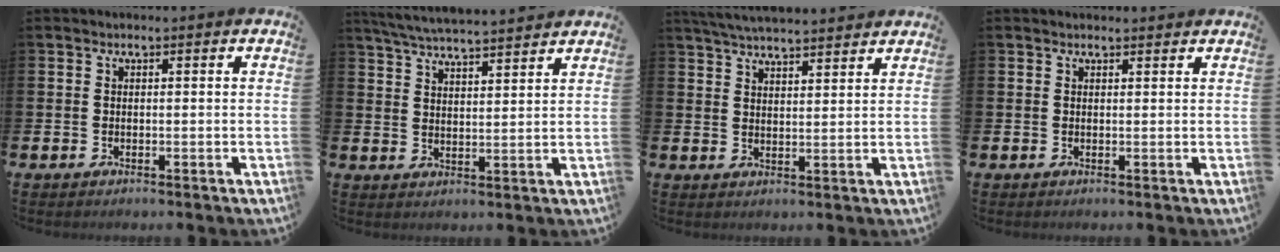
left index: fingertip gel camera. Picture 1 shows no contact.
{"total": 5.5, "force": [5.4, 0.0, 1.0], "torque": [-0.038, -0.028, 0.096]}
{"total": 4.9, "force": [4.8, 0.2, 0.7], "torque": [-0.030, -0.019, 0.088]}
{"total": 0.8, "force": [0.7, 0.2, 0.1], "torque": [0.010, -0.003, 0.011]}